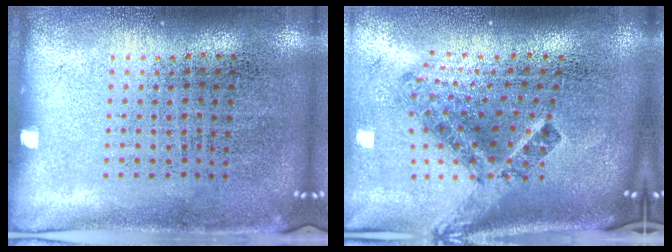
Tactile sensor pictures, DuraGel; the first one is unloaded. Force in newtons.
{"total": 2.9, "press": 1.7, "slide": 2.4}